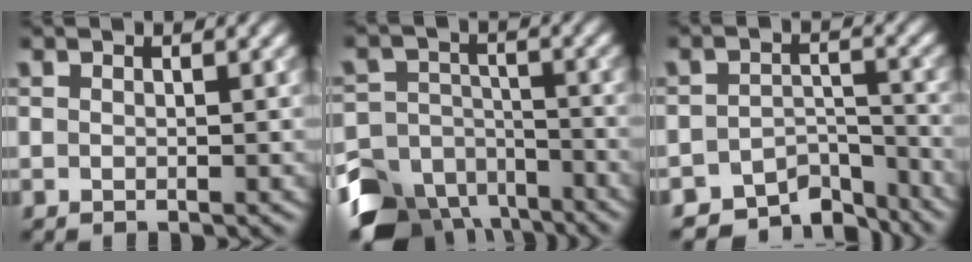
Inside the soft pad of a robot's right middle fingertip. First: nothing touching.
{"total": 10.4, "force": [-7.7, 6.1, 3.1], "torque": [-0.056, -0.009, -0.125]}
{"total": 5.9, "force": [-5.3, 2.2, 1.5], "torque": [-0.011, -0.012, -0.081]}